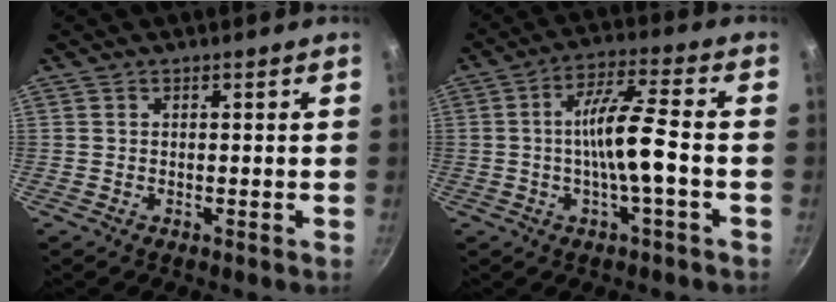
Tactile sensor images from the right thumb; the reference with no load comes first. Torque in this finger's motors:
{"motor_torque": [2.35, 2.49, 2.49, -0.28, 0.64]}